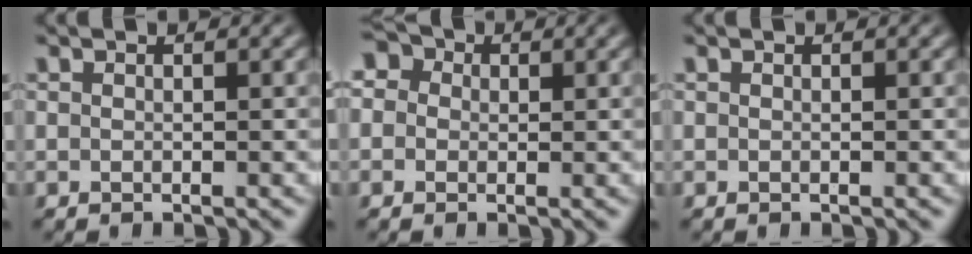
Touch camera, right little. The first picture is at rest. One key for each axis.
{"total": 7.0, "fx": 2.1, "fy": 6.0, "fz": 3.0, "tx": -0.060, "ty": 0.013, "tz": 0.012}
{"total": 0.0}